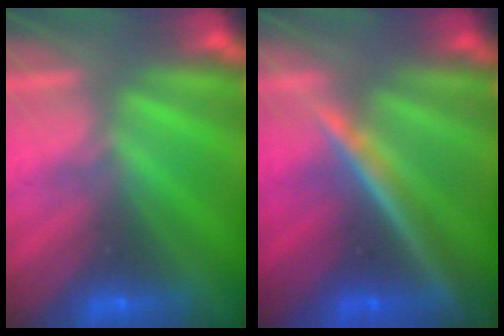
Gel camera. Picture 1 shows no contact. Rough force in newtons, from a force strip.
{"total": 4.5}